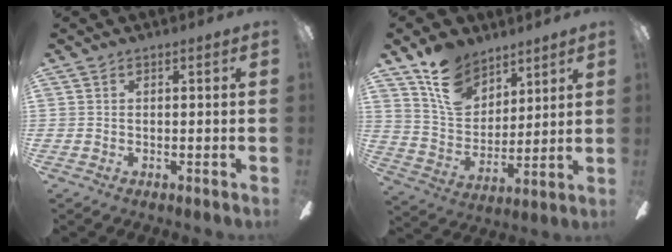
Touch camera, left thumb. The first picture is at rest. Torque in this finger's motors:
{"motor_torque": [1.78, 0.63, 1.59, -1.14, 0.38]}